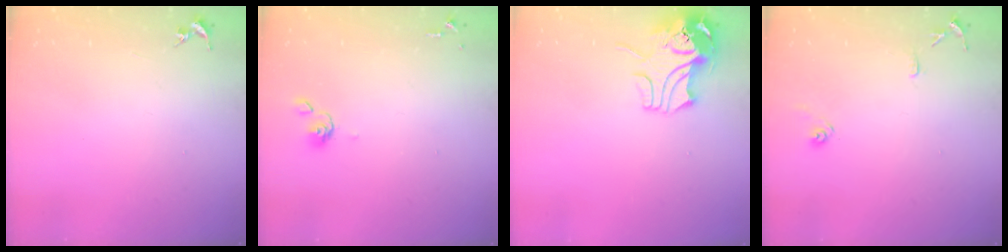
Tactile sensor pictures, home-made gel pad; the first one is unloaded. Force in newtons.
{"total": 4.9, "press": 4.8, "slide": 0.9}
{"total": 10.8, "press": 10.6, "slide": 1.6}
{"total": 9.0, "press": 8.9, "slide": 0.8}